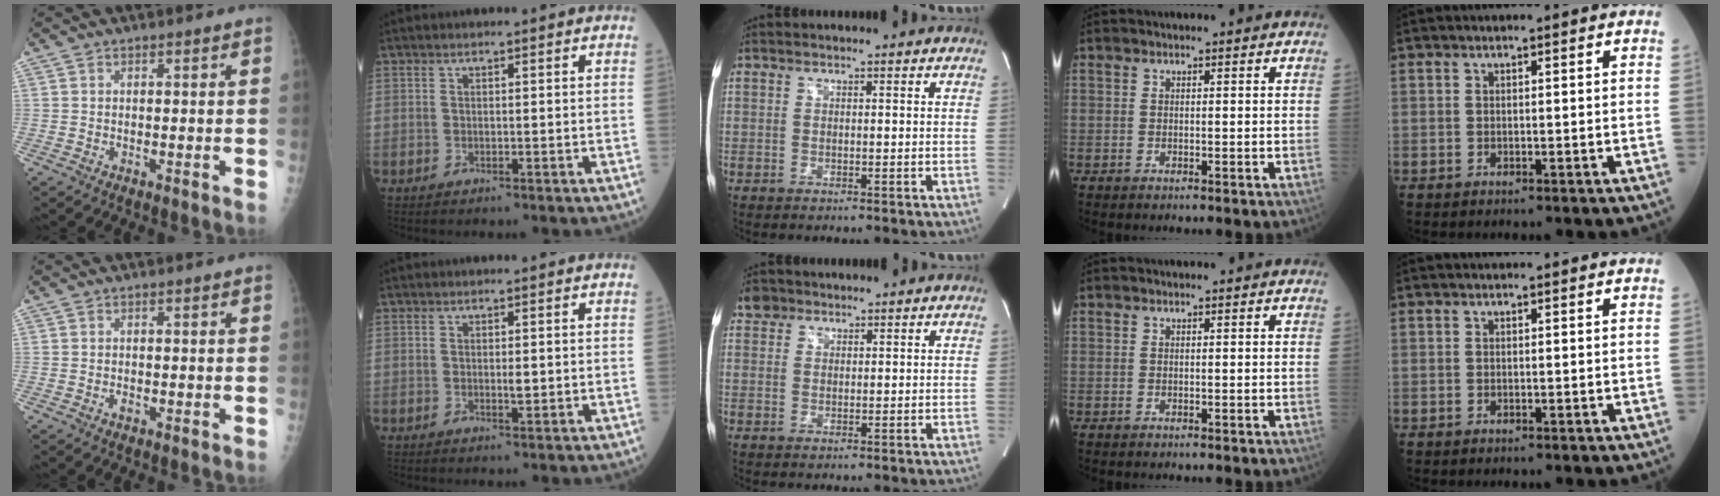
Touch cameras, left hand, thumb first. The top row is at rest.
{"thumb": {"total": 0.8, "force": [-0.4, 0.5, 0.4], "torque": [-0.006, 0.001, -0.007]}, "index": {"total": 1.1, "force": [-0.2, 0.3, 1.1], "torque": [-0.016, -0.005, -0.004]}, "middle": {"total": 2.5, "force": [1.7, 1.9, 0.3], "torque": [-0.004, 0.013, 0.026]}}